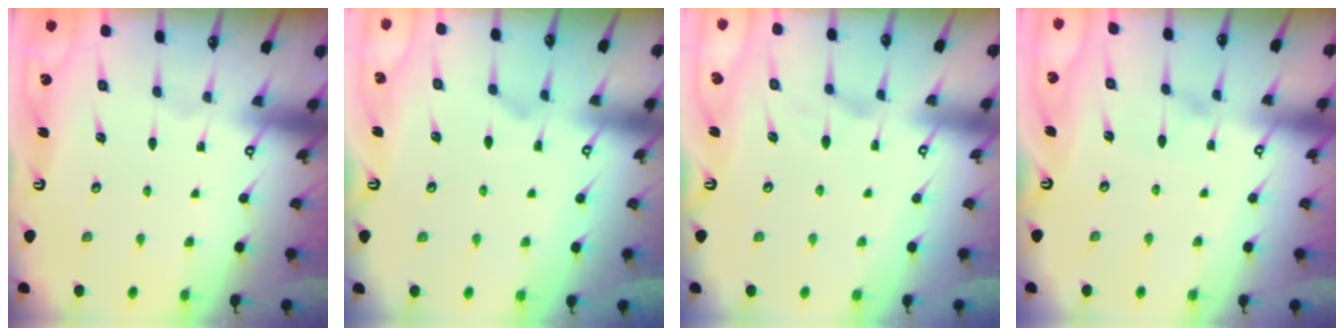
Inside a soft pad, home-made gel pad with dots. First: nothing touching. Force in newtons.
{"total": 1.2, "press": 0.8, "slide": 0.9}
{"total": 2.0, "press": 1.6, "slide": 1.2}
{"total": 3.2, "press": 3.1, "slide": 0.4}